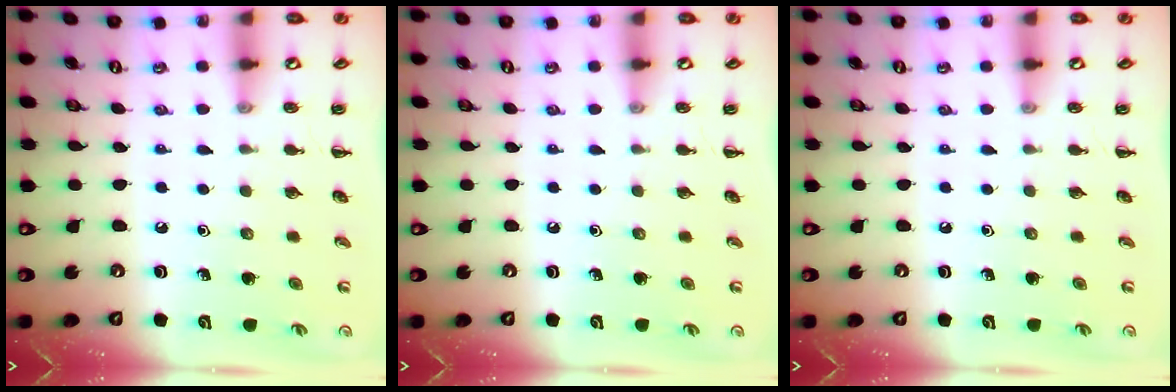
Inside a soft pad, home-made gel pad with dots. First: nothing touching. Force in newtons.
{"total": 0.0}
{"total": 0.0}